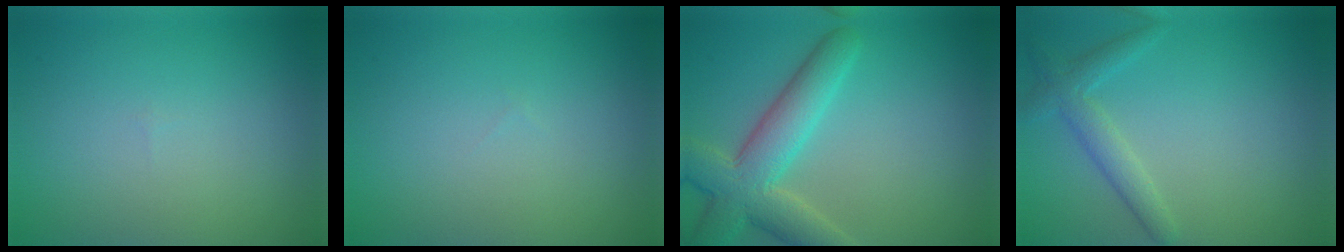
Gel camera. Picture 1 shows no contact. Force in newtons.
{"total": 0.0}
{"total": 6.5, "press": 6.5, "slide": 0.4}
{"total": 2.5, "press": 2.5, "slide": 0.1}